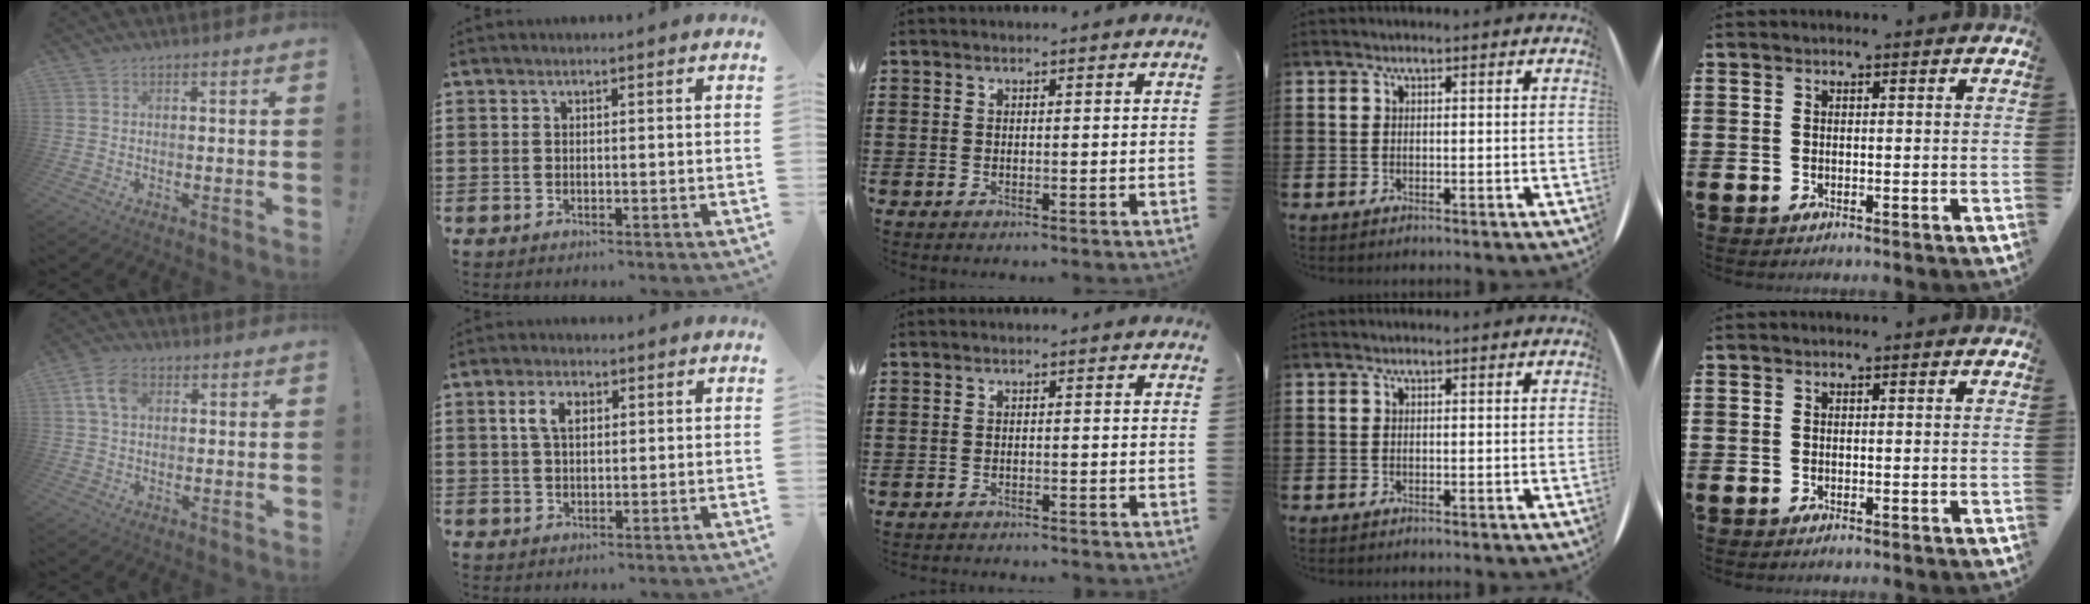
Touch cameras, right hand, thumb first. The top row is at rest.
{"thumb": {"total": 7.3, "force": [2.0, 4.9, 5.0], "torque": [-0.090, 0.008, 0.038]}, "index": {"total": 3.8, "force": [1.2, 2.1, 2.9], "torque": [-0.065, 0.013, 0.020]}, "middle": {"total": 1.1, "force": [-1.1, -0.2, 0.0], "torque": [-0.004, 0.000, -0.021]}}